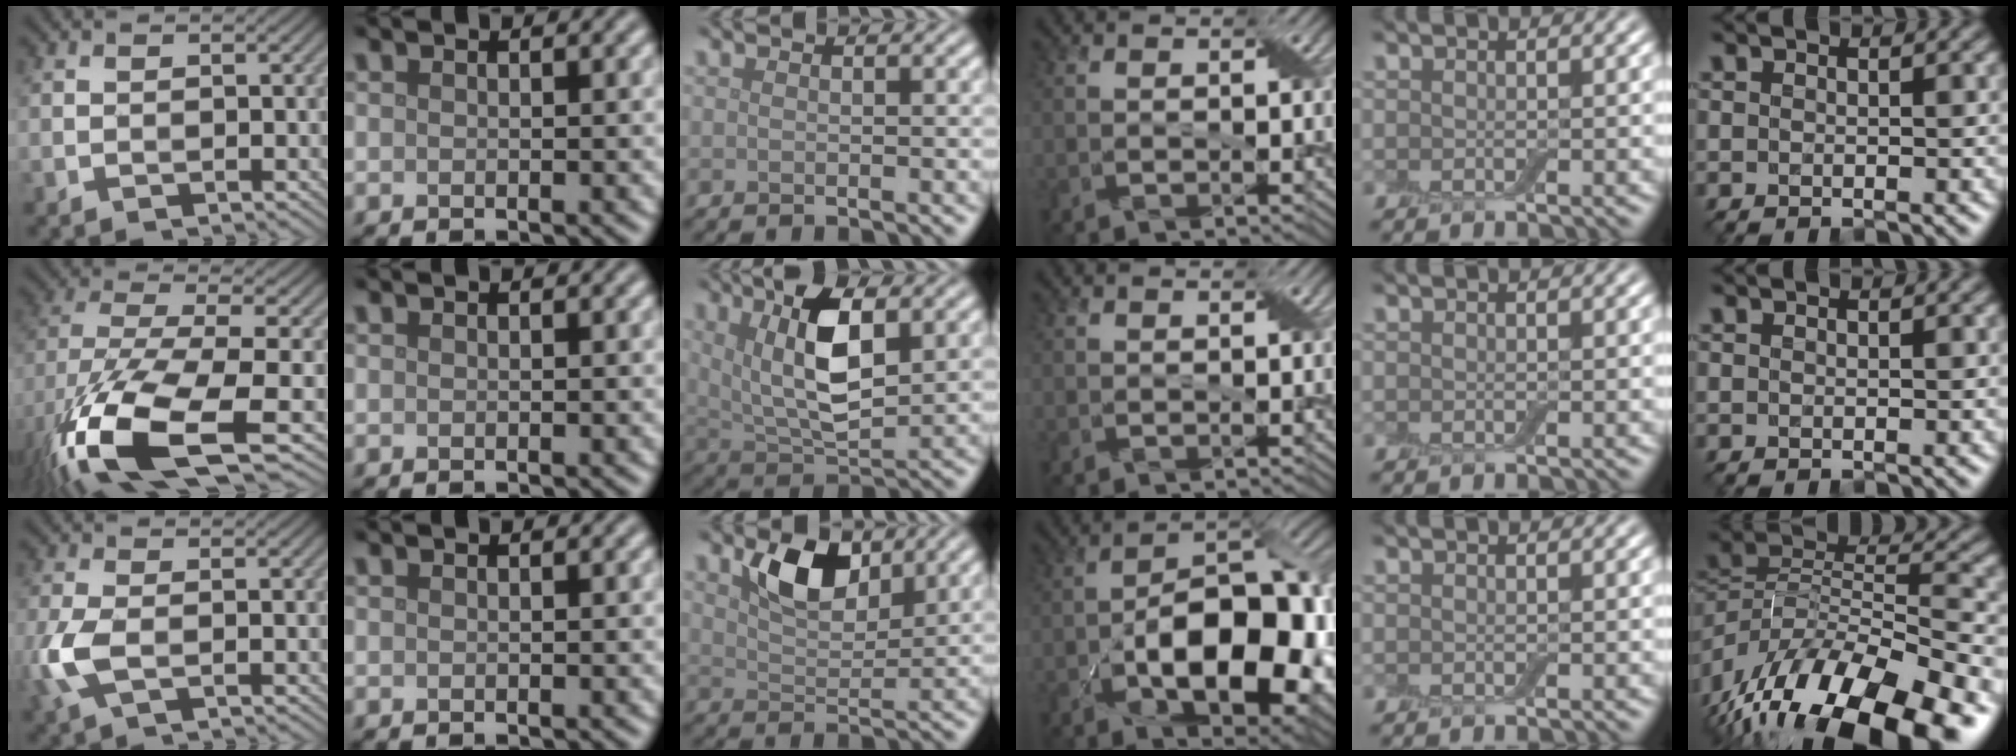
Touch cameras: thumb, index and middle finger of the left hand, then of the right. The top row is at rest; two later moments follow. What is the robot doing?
{"motion": "insert", "object": "airpods case & airpods"}